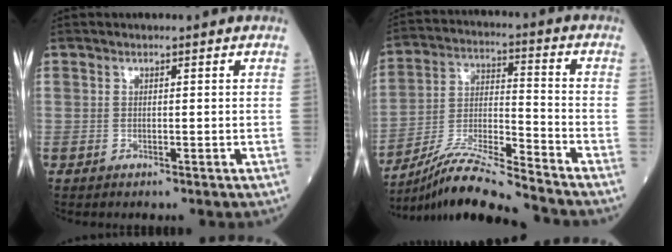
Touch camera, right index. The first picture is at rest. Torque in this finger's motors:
{"motor_torque": [-0.21, -0.38, 0.18, 0.04]}